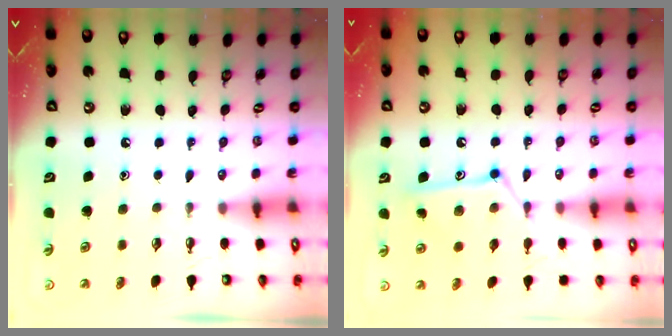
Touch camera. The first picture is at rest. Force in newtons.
{"total": 13.3, "press": 13.3, "slide": 0.4}